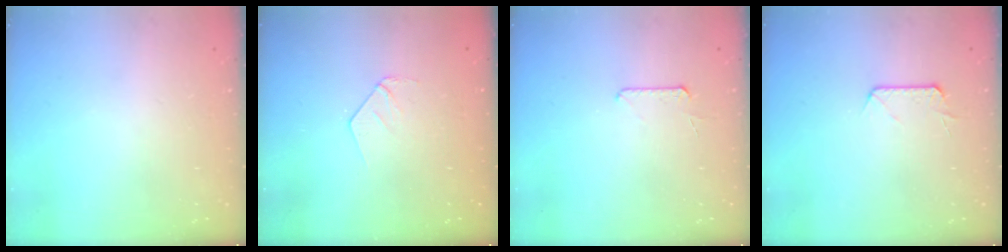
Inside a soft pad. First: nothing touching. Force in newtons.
{"total": 4.0, "press": 4.0, "slide": 0.3}
{"total": 5.9, "press": 5.8, "slide": 0.6}
{"total": 6.6, "press": 6.6, "slide": 0.8}